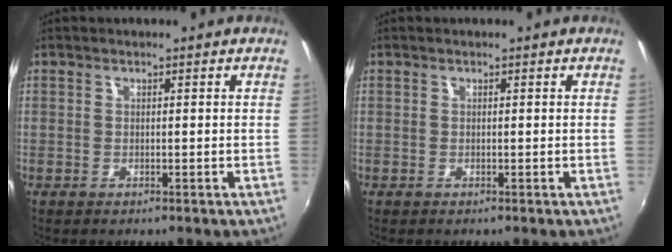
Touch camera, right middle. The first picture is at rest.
{"total": 0.0}